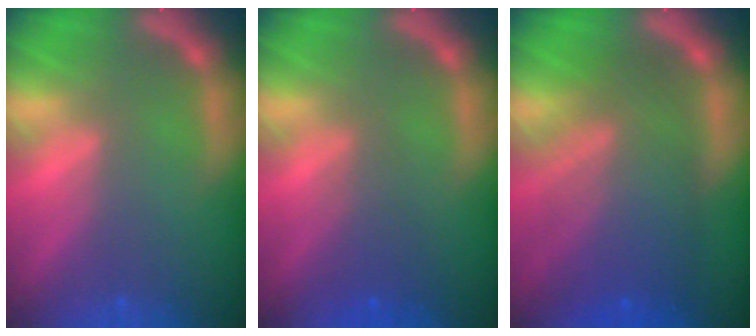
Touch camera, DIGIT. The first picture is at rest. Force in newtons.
{"total": 2.5}
{"total": 9.0}